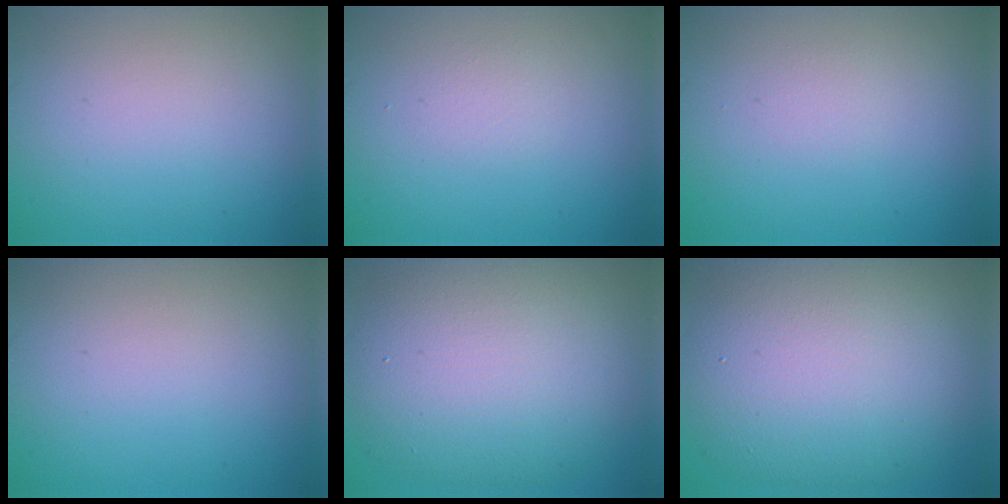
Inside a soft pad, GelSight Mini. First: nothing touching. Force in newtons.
{"total": 0.8, "press": 0.8, "slide": 0.0}
{"total": 0.6, "press": 0.6, "slide": 0.1}
{"total": 0.0}
{"total": 10.1, "press": 10.1, "slide": 0.5}
{"total": 11.1, "press": 11.1, "slide": 0.6}